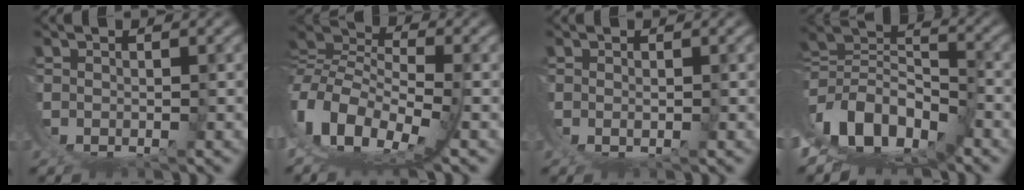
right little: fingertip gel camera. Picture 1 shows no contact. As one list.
[{"total": 11.0, "force": [2.5, 6.9, 8.2], "torque": [-0.190, -0.036, 0.053]}, {"total": 1.1, "force": [0.6, -0.9, 0.4], "torque": [-0.002, 0.001, 0.012]}, {"total": 13.2, "force": [-0.1, 9.4, 9.2], "torque": [-0.191, -0.042, 0.008]}]